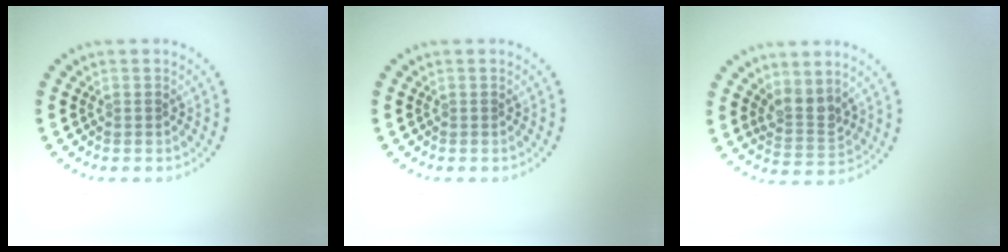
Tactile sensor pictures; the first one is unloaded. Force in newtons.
{"total": 0.0}
{"total": 2.6, "press": 1.9, "slide": 1.7}